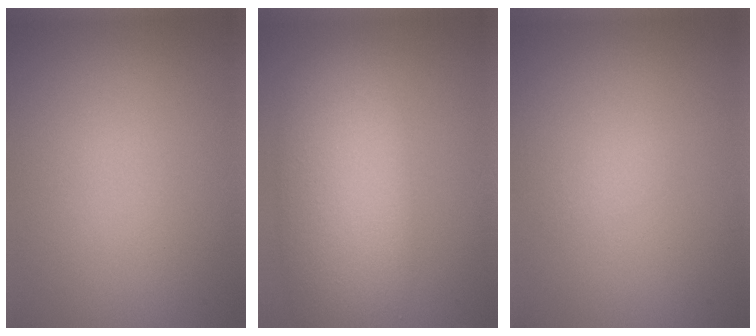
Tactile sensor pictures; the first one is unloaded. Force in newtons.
{"total": 8.0, "press": 8.0, "slide": 0.5}
{"total": 0.6, "press": 0.6, "slide": 0.1}